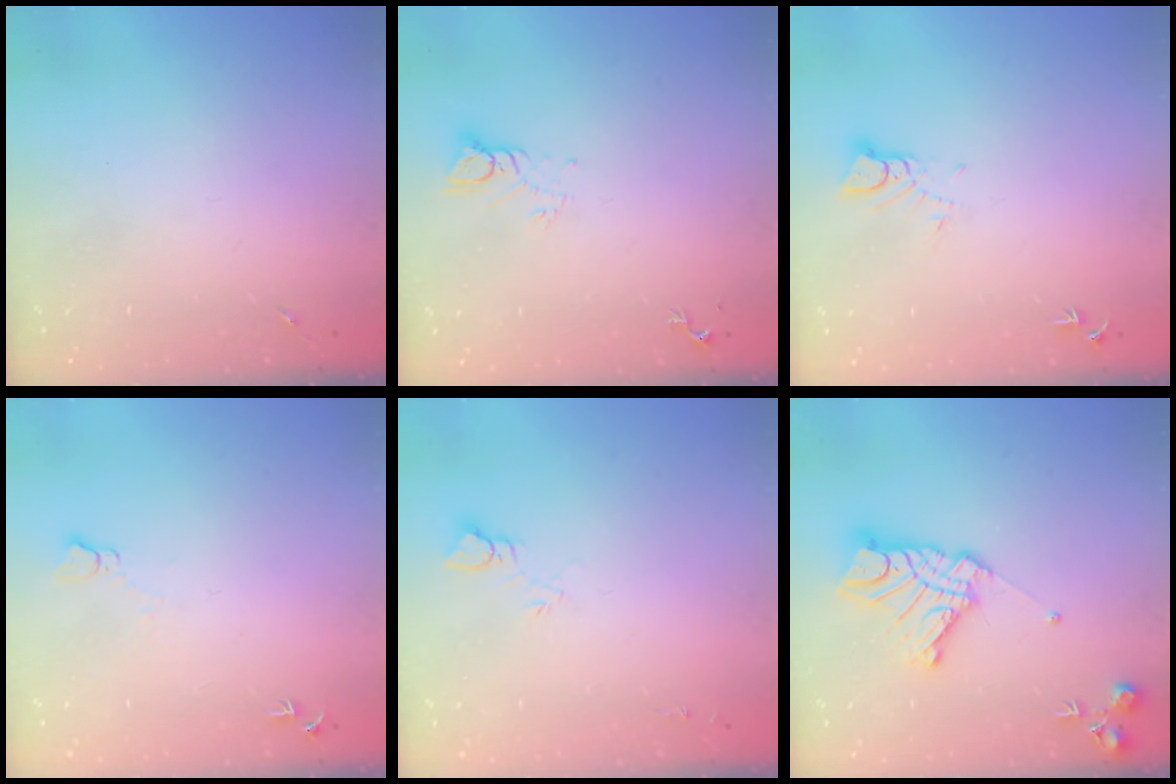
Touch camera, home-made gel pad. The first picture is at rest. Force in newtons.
{"total": 4.4, "press": 4.4, "slide": 0.4}
{"total": 3.6, "press": 3.6, "slide": 0.3}
{"total": 5.7, "press": 5.7, "slide": 0.7}
{"total": 6.0, "press": 6.0, "slide": 0.4}
{"total": 16.4, "press": 16.3, "slide": 1.4}